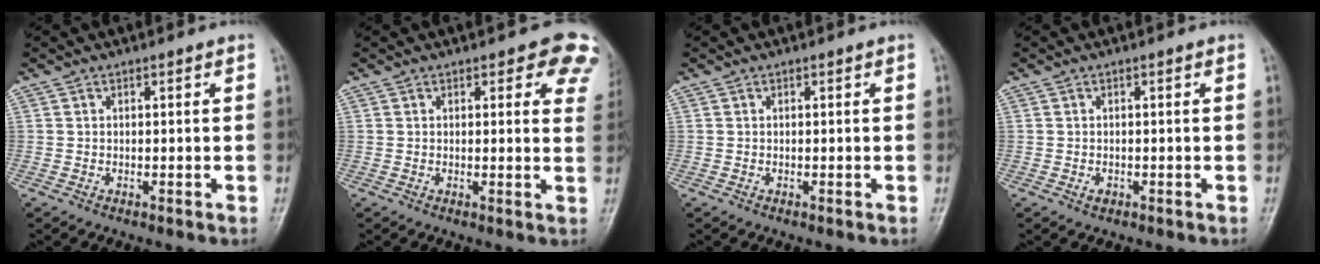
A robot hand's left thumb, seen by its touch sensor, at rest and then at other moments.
{"total": 7.5, "force": [4.9, 3.4, 4.7], "torque": [-0.011, -0.017, 0.036]}
{"total": 0.0}
{"total": 1.0, "force": [-0.3, 0.7, 0.7], "torque": [-0.007, 0.001, -0.003]}